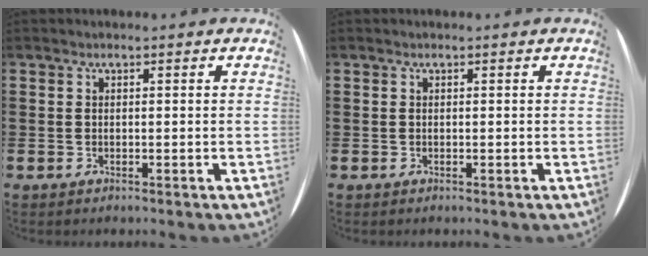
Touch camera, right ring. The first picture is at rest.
{"total": 0.0}